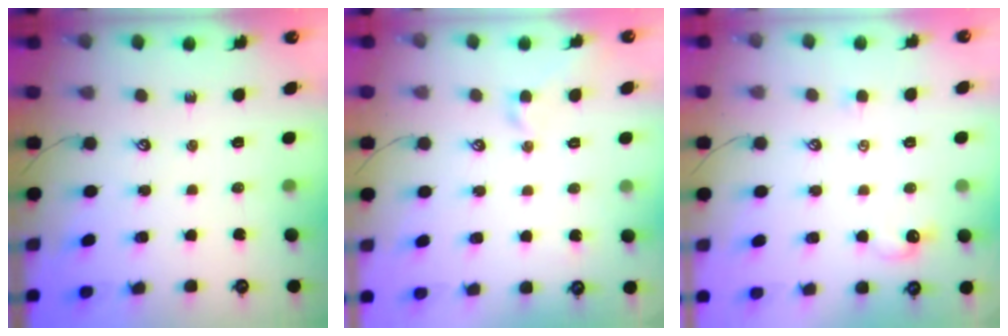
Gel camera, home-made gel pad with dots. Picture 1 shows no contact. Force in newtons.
{"total": 1.2, "press": 1.0, "slide": 0.6}
{"total": 0.5, "press": 0.2, "slide": 0.5}